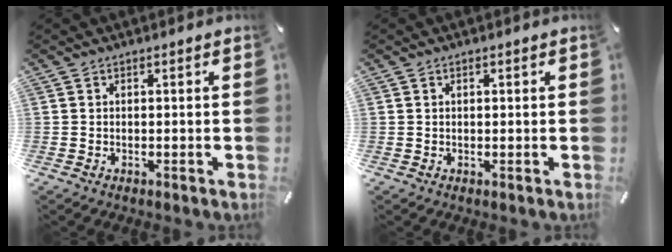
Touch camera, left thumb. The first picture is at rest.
{"total": 0.6, "force": [0.2, 0.3, 0.4], "torque": [-0.008, 0.002, 0.003]}